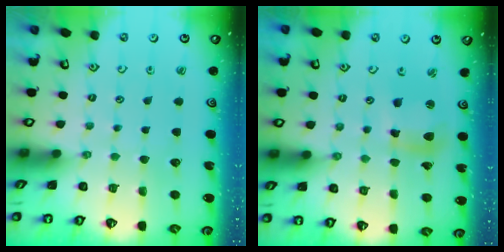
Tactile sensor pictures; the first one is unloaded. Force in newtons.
{"total": 9.7, "press": 9.6, "slide": 1.4}